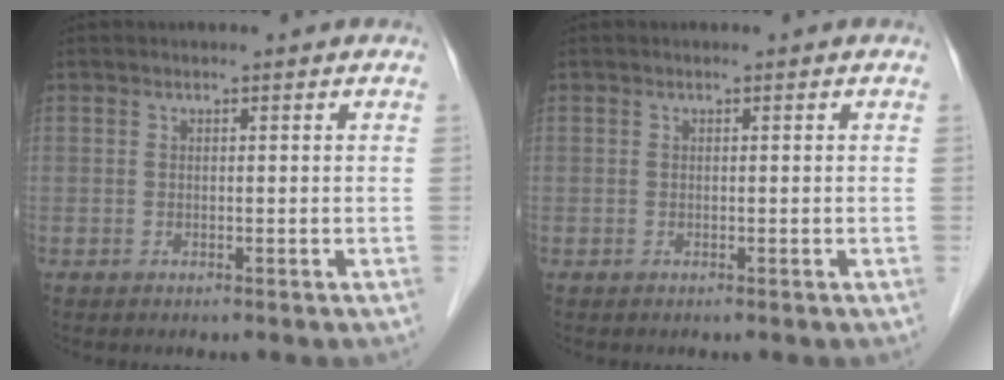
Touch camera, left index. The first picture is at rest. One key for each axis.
{"total": 0.0}